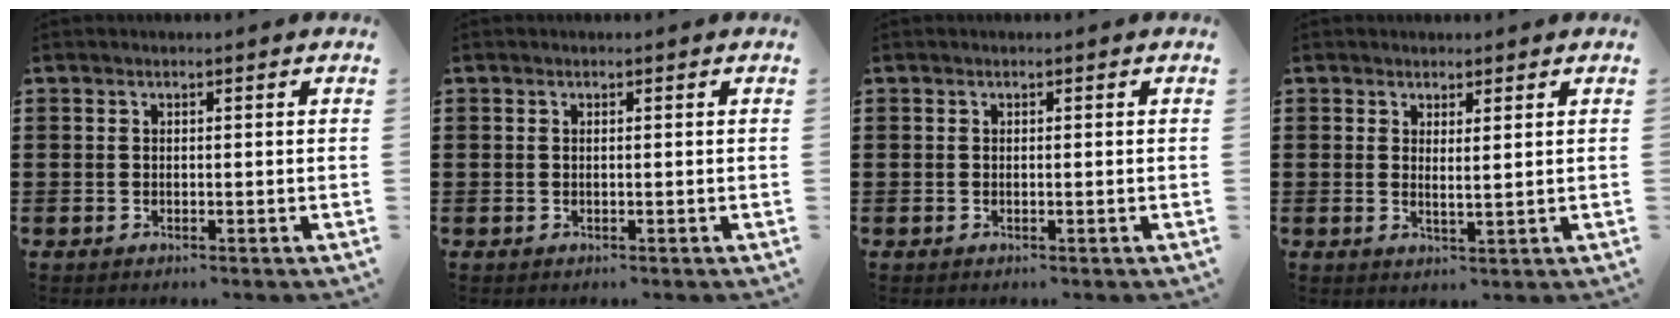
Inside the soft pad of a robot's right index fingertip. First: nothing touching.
{"total": 0.0}
{"total": 0.0}
{"total": 1.5, "force": [1.2, -0.1, 0.9], "torque": [-0.020, 0.001, 0.022]}